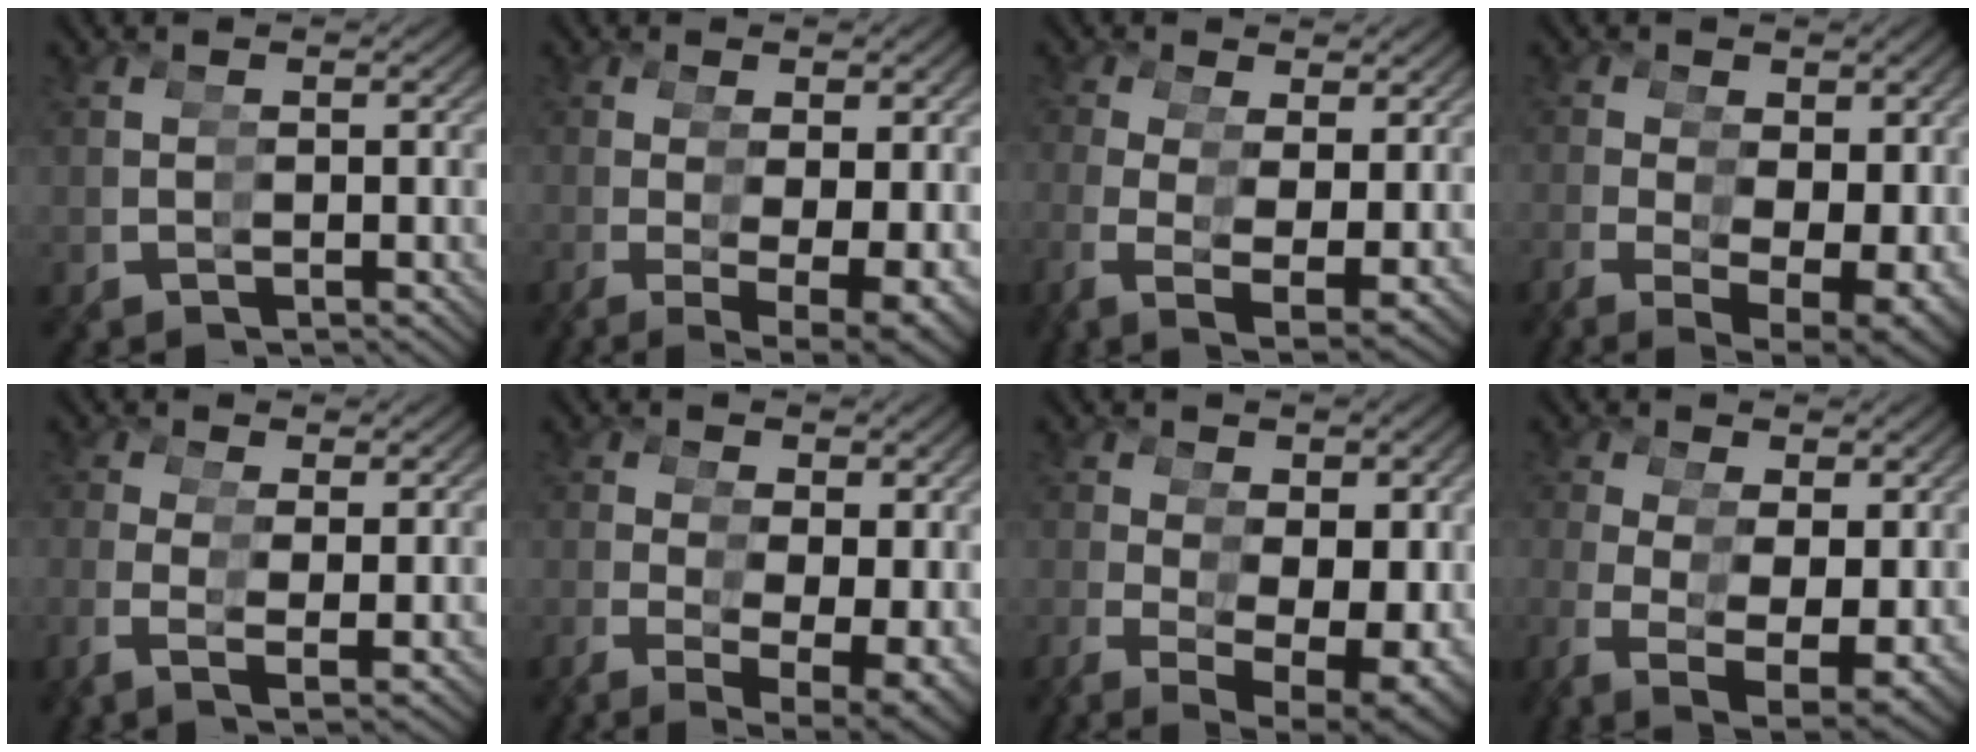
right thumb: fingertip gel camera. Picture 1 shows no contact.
{"total": 5.0, "force": [-0.4, 0.3, 5.0], "torque": [-0.069, 0.011, -0.004]}
{"total": 4.0, "force": [0.7, 1.5, 3.6], "torque": [-0.059, 0.008, 0.013]}
{"total": 4.9, "force": [-0.4, 2.2, 4.4], "torque": [-0.069, -0.010, 0.005]}
{"total": 1.5, "force": [1.0, -0.9, 0.8], "torque": [-0.001, 0.021, 0.007]}
{"total": 4.0, "force": [-0.2, 1.1, 3.9], "torque": [-0.052, 0.000, 0.002]}
{"total": 6.2, "force": [-0.5, 2.8, 5.5], "torque": [-0.083, -0.009, 0.002]}
{"total": 5.5, "force": [0.0, 3.1, 4.6], "torque": [-0.074, -0.002, 0.003]}